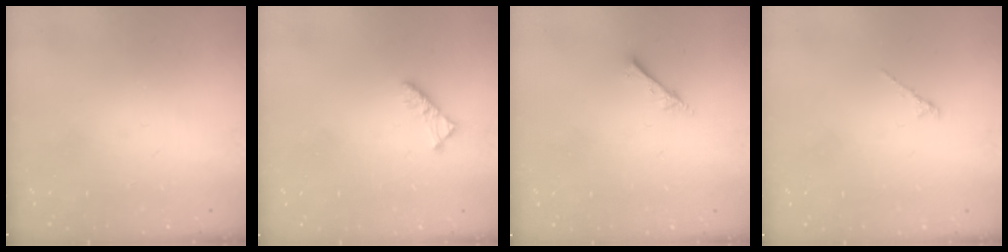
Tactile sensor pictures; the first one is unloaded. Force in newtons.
{"total": 5.2, "press": 5.1, "slide": 0.8}
{"total": 2.2, "press": 2.2, "slide": 0.3}
{"total": 1.2, "press": 1.1, "slide": 0.4}